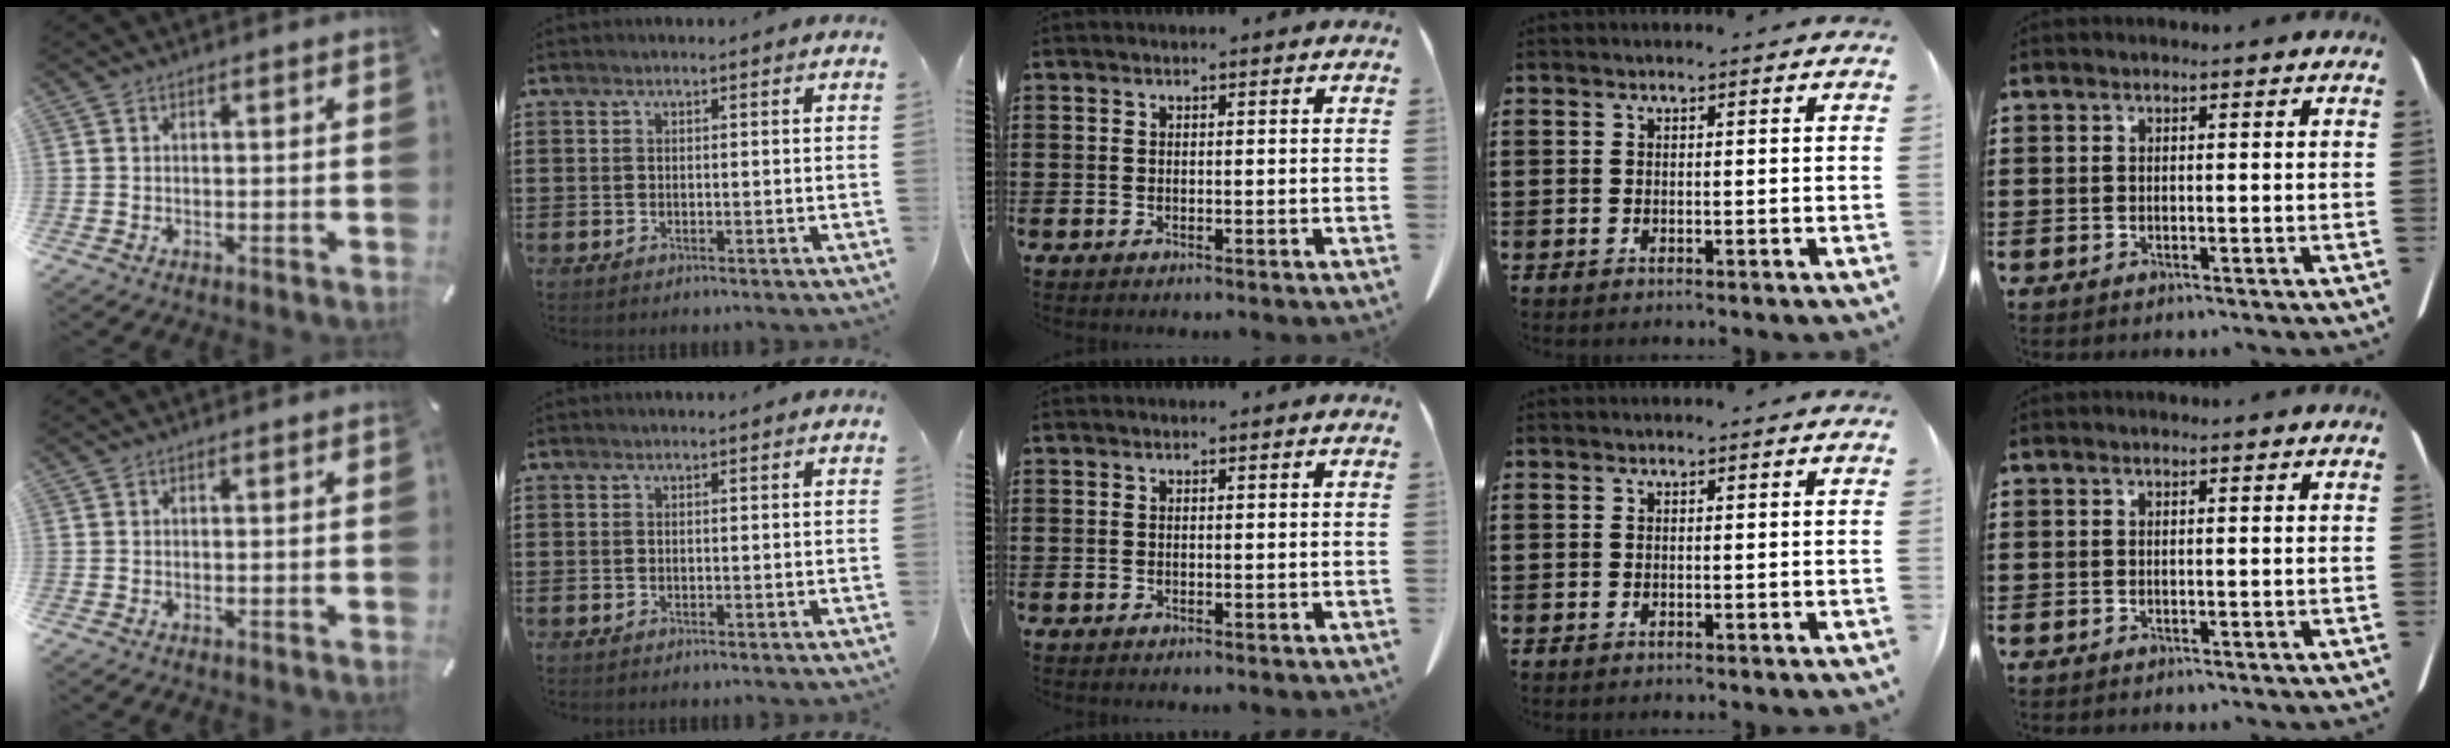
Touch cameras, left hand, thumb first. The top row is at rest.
{}